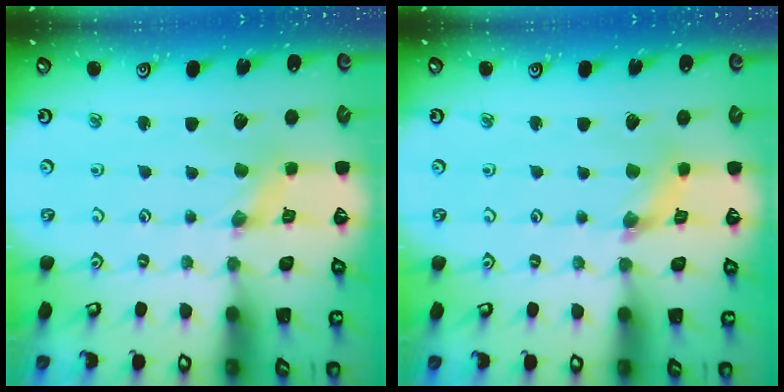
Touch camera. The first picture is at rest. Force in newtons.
{"total": 2.4, "press": 2.4, "slide": 0.2}